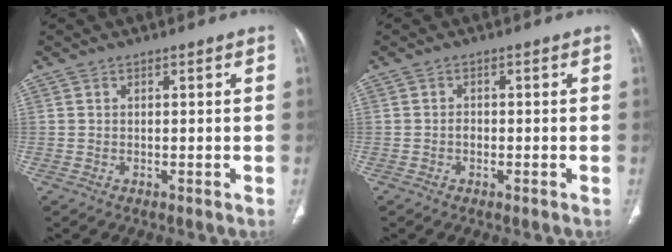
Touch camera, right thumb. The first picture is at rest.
{"total": 1.2, "force": [-0.4, 0.9, 0.6], "torque": [-0.007, 0.003, -0.007]}